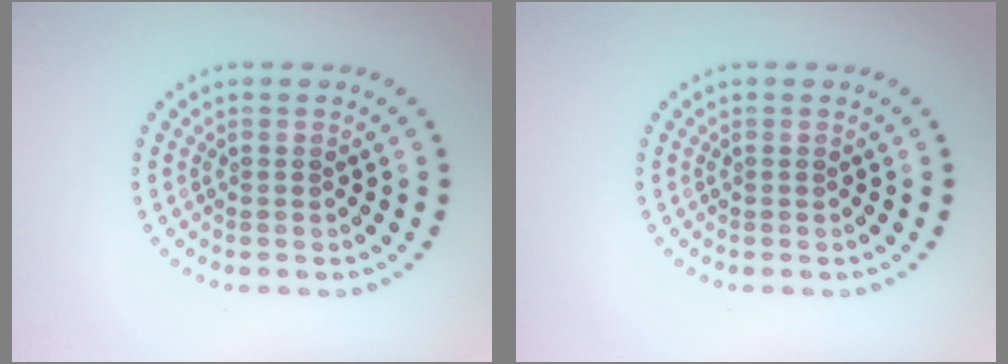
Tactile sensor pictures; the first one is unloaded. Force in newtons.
{"total": 0.0}